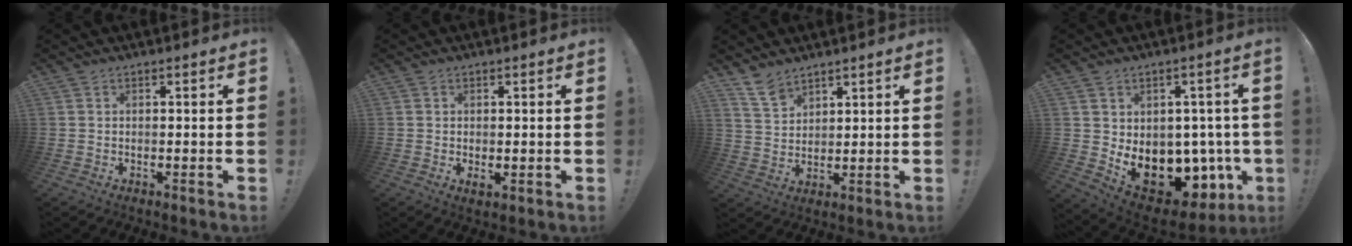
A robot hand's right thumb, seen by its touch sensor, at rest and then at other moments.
{"total": 1.5, "force": [0.3, 0.9, 1.2], "torque": [-0.015, 0.000, 0.005]}
{"total": 6.8, "force": [5.6, 3.2, 2.3], "torque": [-0.045, -0.036, 0.110]}
{"total": 13.5, "force": [-3.3, 9.8, 8.7], "torque": [-0.119, 0.000, -0.035]}